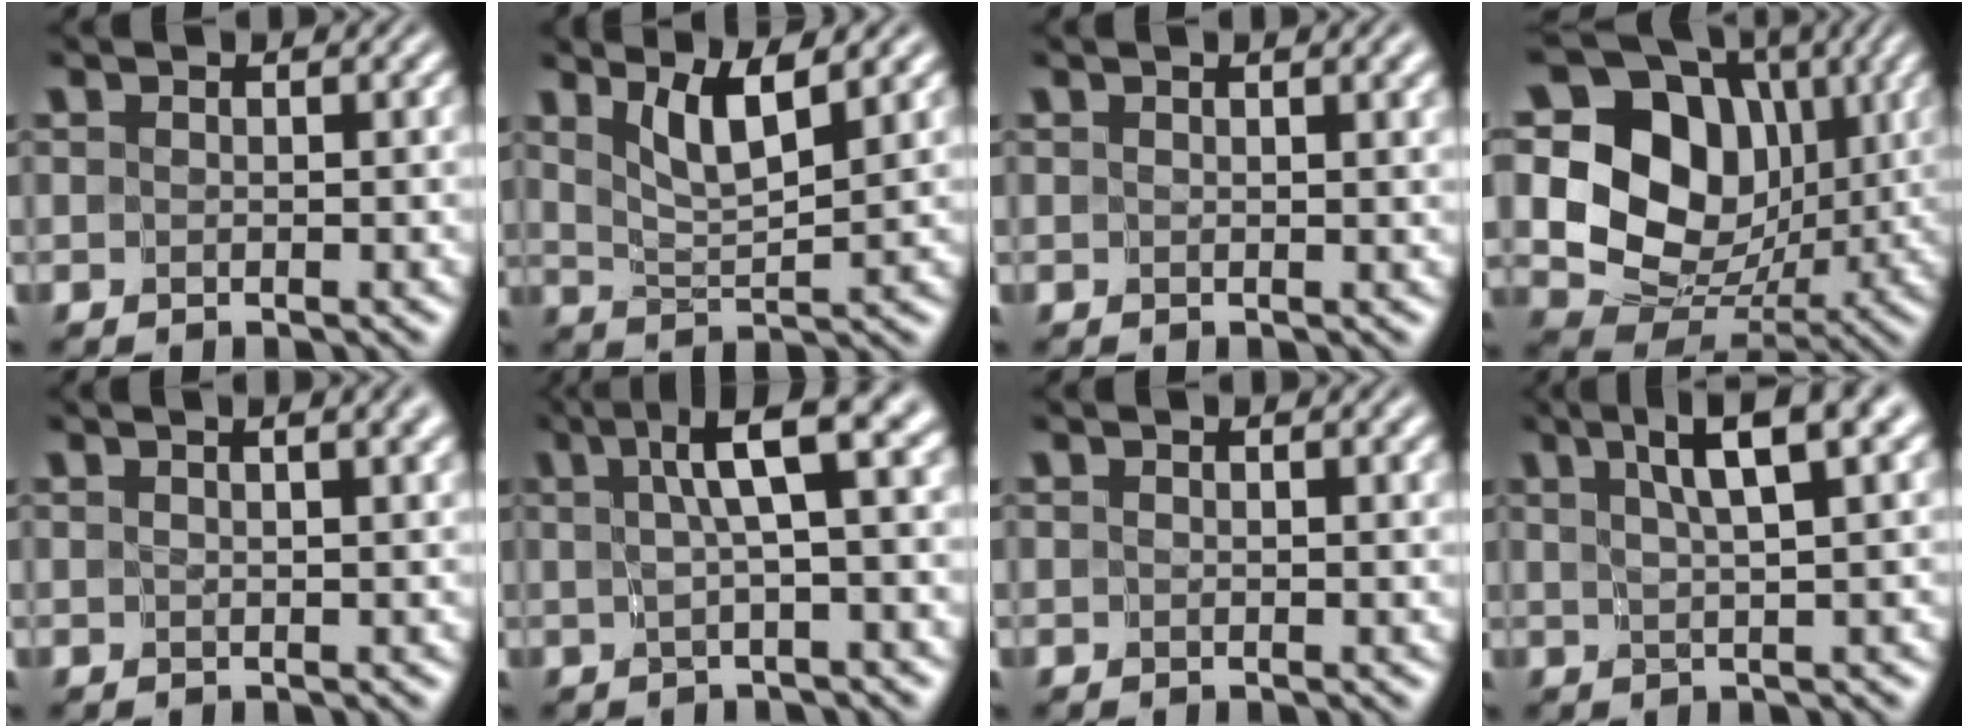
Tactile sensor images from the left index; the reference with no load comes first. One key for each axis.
{"total": 3.9, "fx": 2.4, "fy": 0.6, "fz": 3.0, "tx": -0.054, "ty": -0.006, "tz": 0.047}
{"total": 3.1, "fx": 1.5, "fy": 1.0, "fz": 2.5, "tx": -0.023, "ty": 0.003, "tz": 0.009}
{"total": 11.3, "fx": 2.2, "fy": 9.2, "fz": 6.1, "tx": -0.107, "ty": -0.001, "tz": 0.026}
{"total": 6.7, "fx": 3.5, "fy": 3.0, "fz": 4.9, "tx": -0.016, "ty": 0.031, "tz": 0.014}
{"total": 6.0, "fx": 1.7, "fy": 1.3, "fz": 5.6, "tx": -0.071, "ty": 0.014, "tz": 0.020}
{"total": 1.6, "fx": 0.8, "fy": 0.3, "fz": 1.3, "tx": -0.014, "ty": -0.002, "tz": 0.012}
{"total": 5.5, "fx": 2.9, "fy": 0.9, "fz": 4.6, "tx": -0.056, "ty": 0.011, "tz": 0.043}